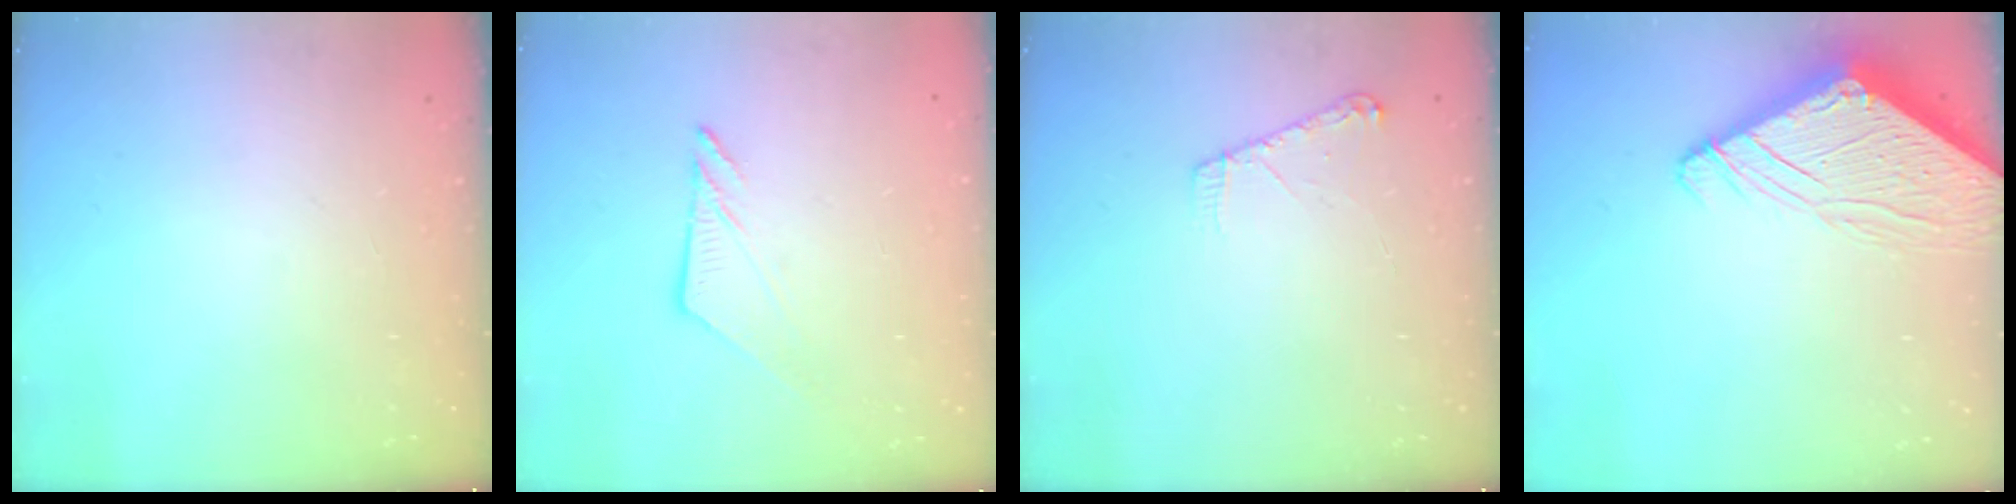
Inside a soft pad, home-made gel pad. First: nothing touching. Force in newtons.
{"total": 7.0, "press": 7.0, "slide": 0.2}
{"total": 5.1, "press": 5.1, "slide": 0.6}
{"total": 11.1, "press": 11.0, "slide": 1.1}